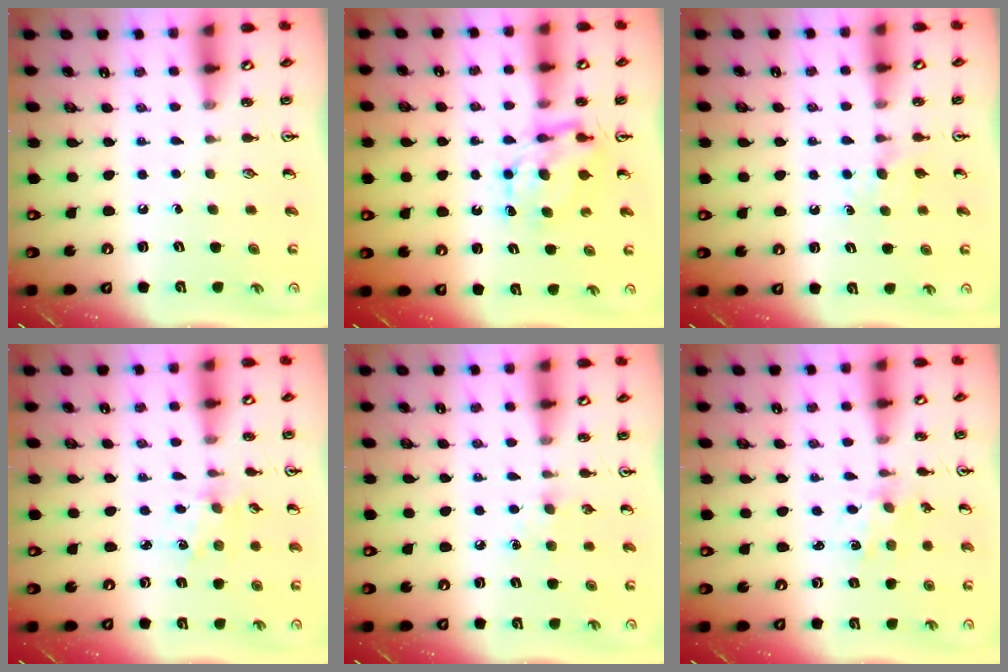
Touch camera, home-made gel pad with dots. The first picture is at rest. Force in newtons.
{"total": 7.0, "press": 7.0, "slide": 0.6}
{"total": 4.4, "press": 4.3, "slide": 0.5}
{"total": 1.6, "press": 1.5, "slide": 0.3}
{"total": 6.2, "press": 6.1, "slide": 0.7}
{"total": 0.8, "press": 0.8, "slide": 0.2}